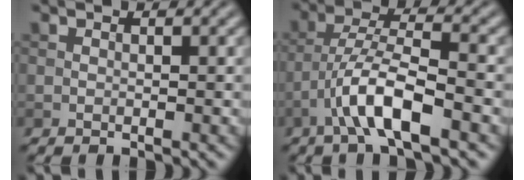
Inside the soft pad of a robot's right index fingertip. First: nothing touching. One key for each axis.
{"total": 6.2, "fx": -3.2, "fy": 1.5, "fz": 5.1, "tx": -0.098, "ty": 0.011, "tz": -0.061}